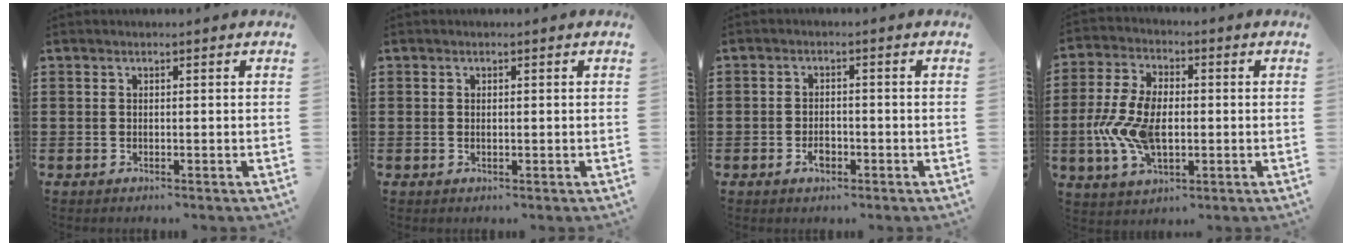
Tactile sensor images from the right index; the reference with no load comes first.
{"total": 0.6, "force": [0.1, 0.1, 0.6], "torque": [-0.013, -0.003, 0.004]}
{"total": 2.5, "force": [-1.0, 1.2, 1.9], "torque": [-0.037, -0.001, -0.018]}
{"total": 9.7, "force": [-1.4, 5.4, 7.9], "torque": [-0.188, -0.003, -0.028]}